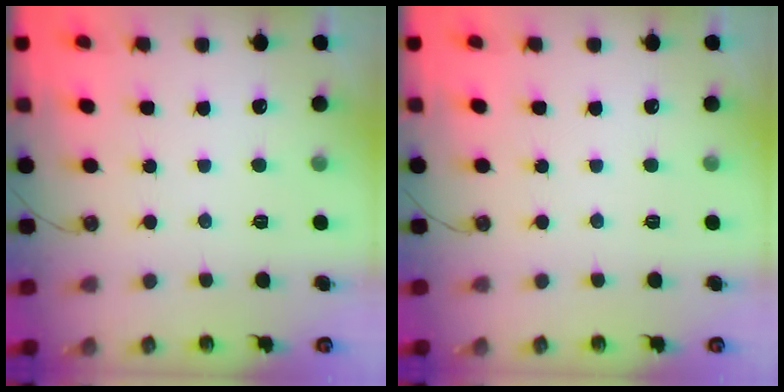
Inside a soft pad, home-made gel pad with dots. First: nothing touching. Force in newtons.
{"total": 0.0}